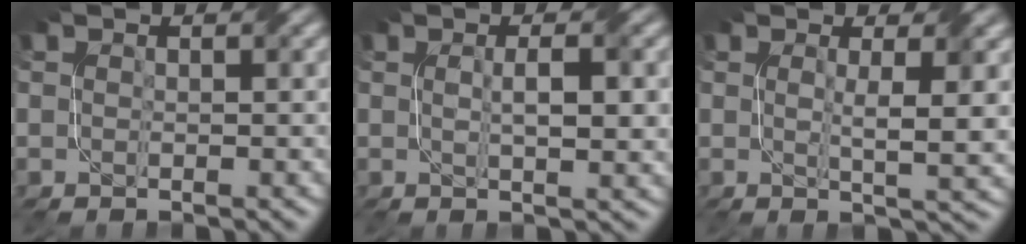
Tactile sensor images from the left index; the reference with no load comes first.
{"total": 3.8, "force": [0.5, 0.7, 3.7], "torque": [-0.062, 0.003, 0.010]}
{"total": 3.9, "force": [0.8, 0.7, 3.8], "torque": [-0.059, -0.007, 0.014]}